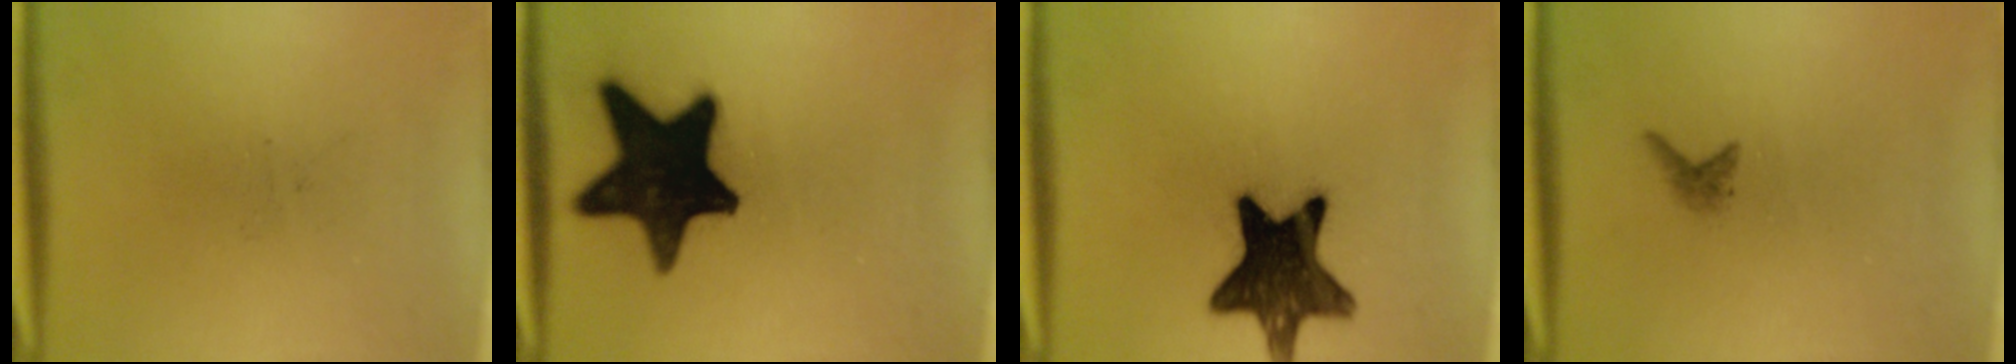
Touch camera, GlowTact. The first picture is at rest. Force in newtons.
{"total": 19.7}
{"total": 15.1}
{"total": 1.0}